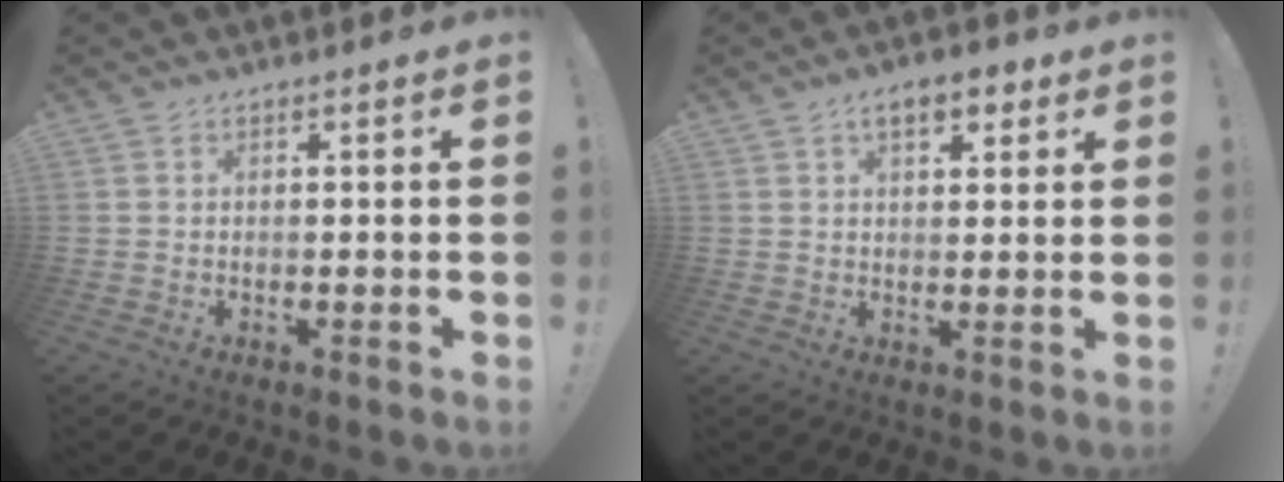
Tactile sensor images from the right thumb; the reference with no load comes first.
{"total": 6.7, "force": [3.8, 3.4, 4.4], "torque": [-0.055, -0.006, 0.064]}